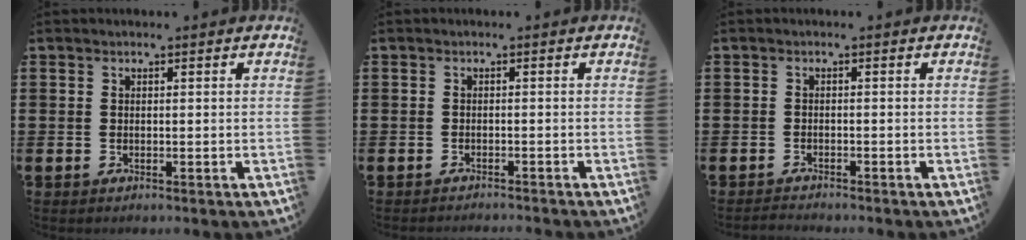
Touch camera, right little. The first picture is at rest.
{"total": 0.8, "force": [-0.8, -0.2, -0.1], "torque": [0.003, 0.000, -0.016]}
{"total": 1.0, "force": [-1.0, 0.0, 0.0], "torque": [-0.003, -0.001, -0.020]}